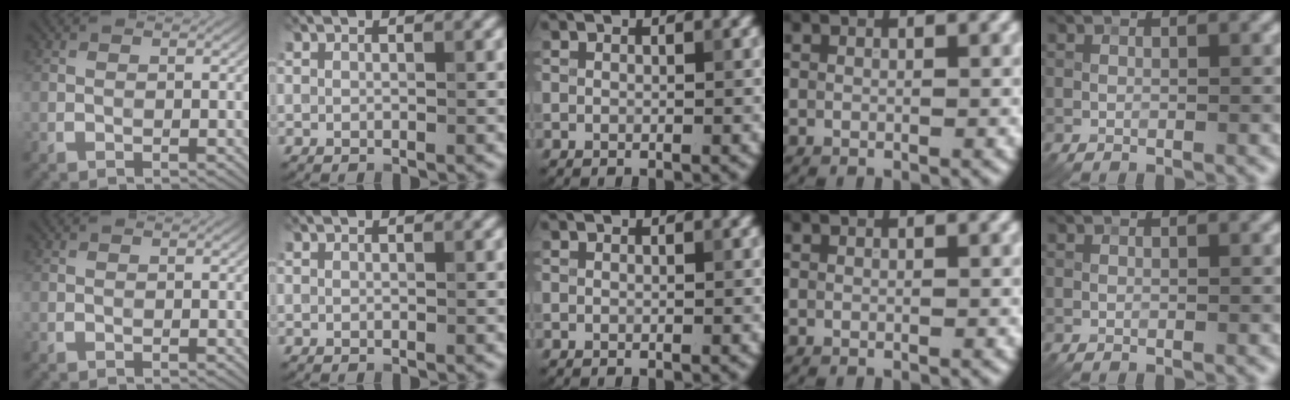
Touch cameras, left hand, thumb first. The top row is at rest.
{}